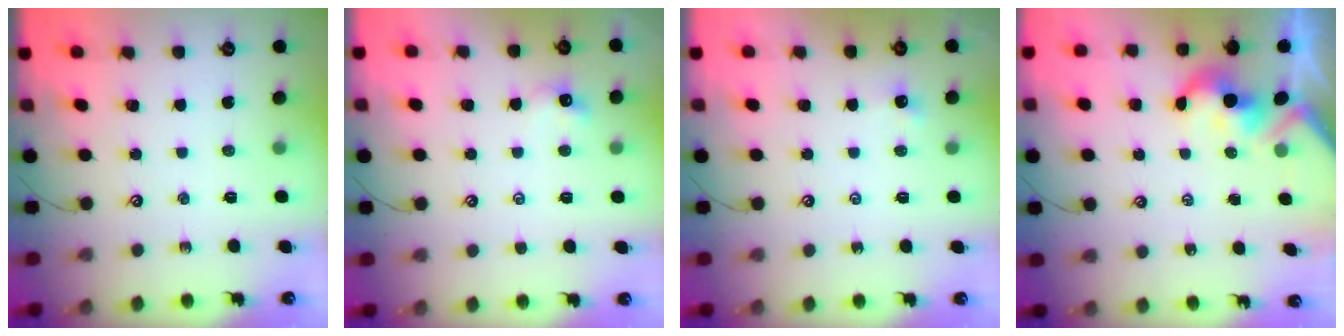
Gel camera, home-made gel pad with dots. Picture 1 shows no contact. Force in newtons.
{"total": 1.3, "press": 1.2, "slide": 0.4}
{"total": 3.5, "press": 3.4, "slide": 0.4}
{"total": 3.8, "press": 3.8, "slide": 0.6}